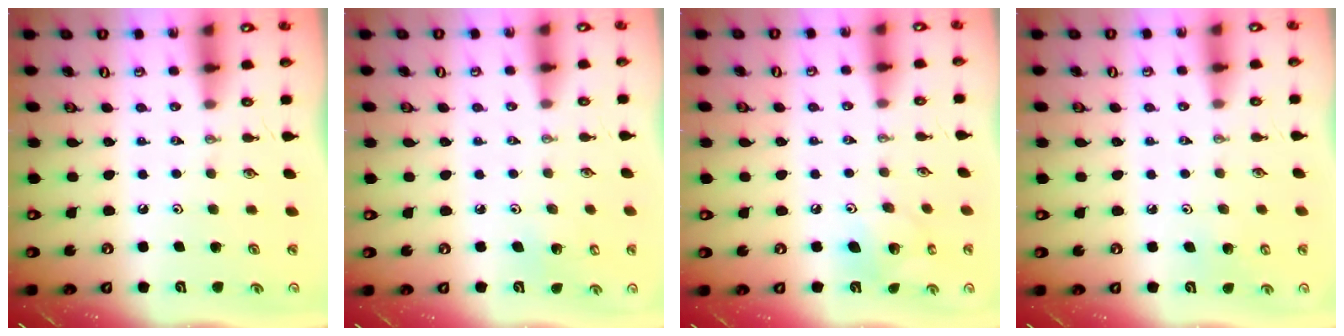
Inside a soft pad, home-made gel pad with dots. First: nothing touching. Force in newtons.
{"total": 3.2, "press": 3.2, "slide": 0.1}
{"total": 8.0, "press": 8.0, "slide": 0.4}
{"total": 4.0, "press": 4.0, "slide": 0.2}